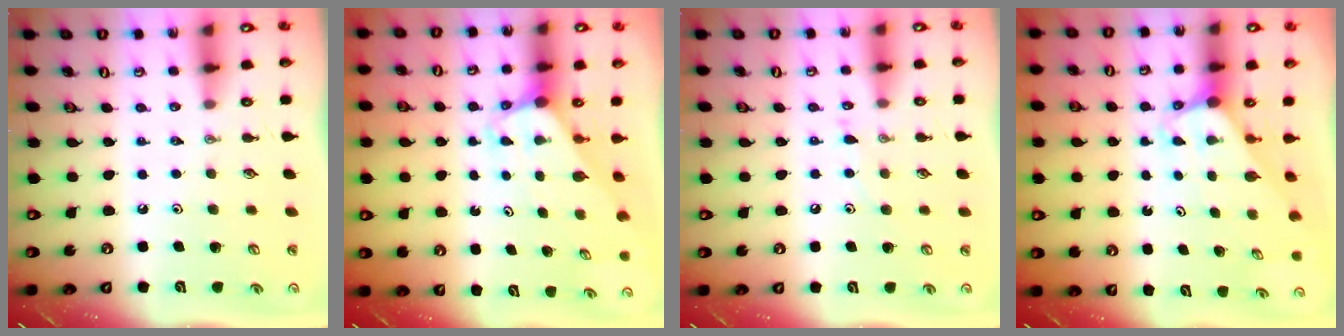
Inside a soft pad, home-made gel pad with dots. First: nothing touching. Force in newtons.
{"total": 3.0, "press": 3.0, "slide": 0.2}
{"total": 5.5, "press": 5.5, "slide": 0.4}
{"total": 2.9, "press": 2.9, "slide": 0.2}